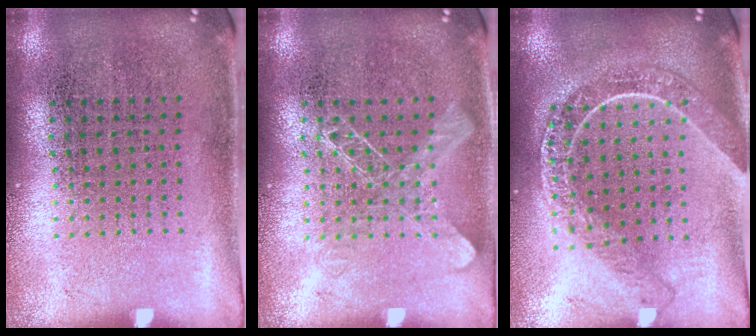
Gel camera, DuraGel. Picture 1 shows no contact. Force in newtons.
{"total": 1.7, "press": 1.7, "slide": 0.4}
{"total": 2.1, "press": 1.9, "slide": 1.0}